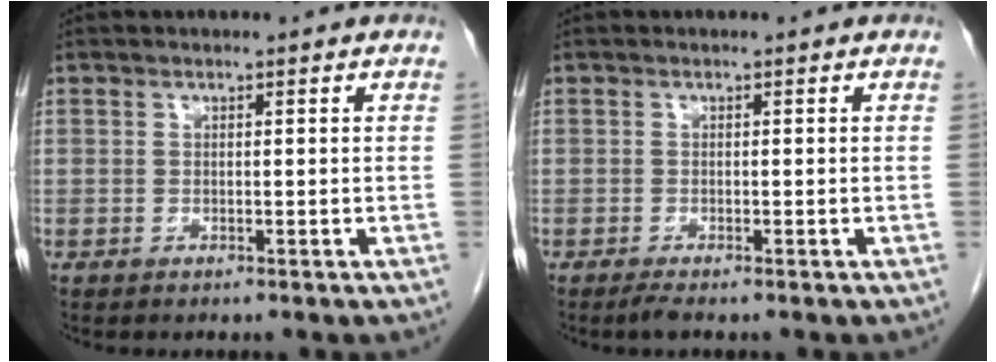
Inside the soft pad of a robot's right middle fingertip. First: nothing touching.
{"total": 1.1, "force": [-0.8, -0.1, 0.7], "torque": [-0.019, -0.005, -0.017]}